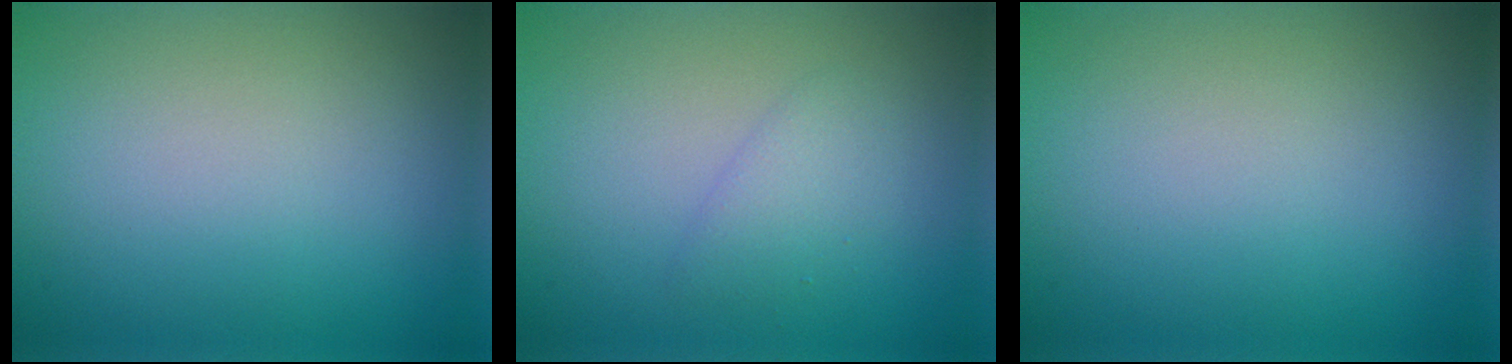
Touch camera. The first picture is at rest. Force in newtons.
{"total": 1.7, "press": 1.7, "slide": 0.2}
{"total": 0.0}